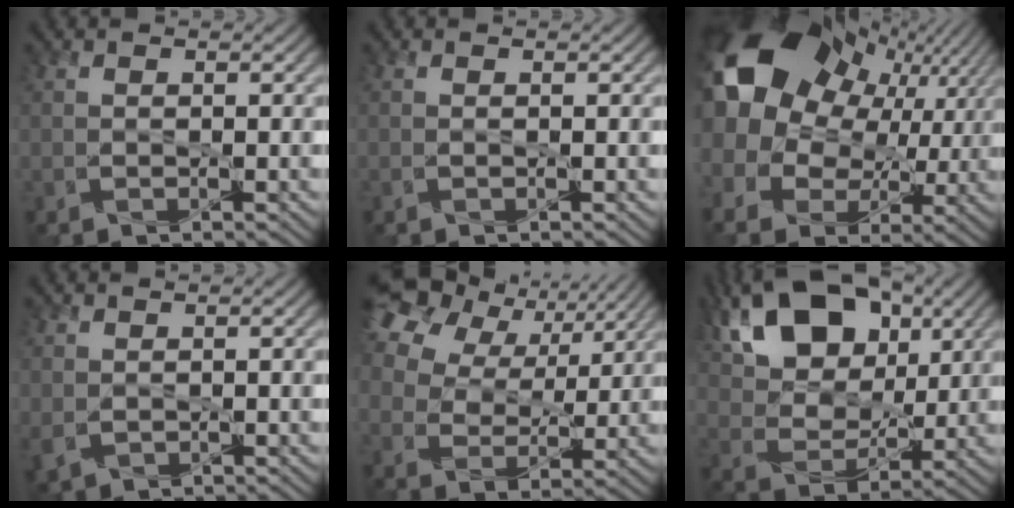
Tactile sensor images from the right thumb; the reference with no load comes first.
{"total": 0.0}
{"total": 21.8, "force": [6.6, 15.5, 13.9], "torque": [-0.296, 0.035, 0.119]}
{"total": 1.7, "force": [0.2, 1.5, 0.8], "torque": [-0.028, -0.010, 0.005]}
{"total": 15.4, "force": [9.0, 10.1, 7.4], "torque": [-0.210, 0.055, 0.169]}
{"total": 15.6, "force": [7.2, 9.7, 9.8], "torque": [-0.214, 0.030, 0.117]}